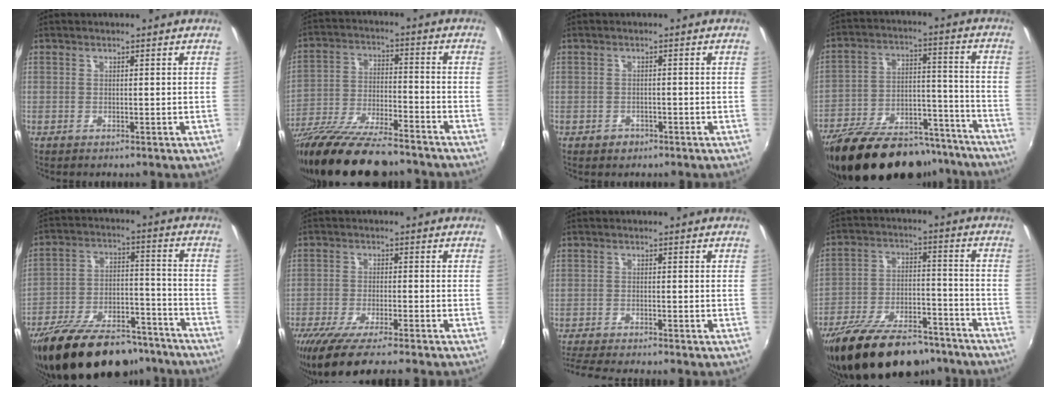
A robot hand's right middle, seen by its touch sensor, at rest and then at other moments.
{"total": 21.2, "force": [-17.3, 4.0, 11.6], "torque": [-0.230, -0.050, -0.294]}
{"total": 1.7, "force": [-1.1, 1.3, 0.4], "torque": [-0.009, -0.002, -0.016]}
{"total": 26.1, "force": [-20.9, 10.4, 11.7], "torque": [-0.218, 0.017, -0.292]}
{"total": 23.7, "force": [-18.8, 9.1, 11.2], "torque": [-0.208, 0.004, -0.275]}
{"total": 11.1, "force": [-9.1, 0.5, 6.3], "torque": [-0.135, -0.042, -0.157]}
{"total": 6.9, "force": [-6.3, -0.3, 2.8], "torque": [-0.072, -0.024, -0.107]}
{"total": 22.0, "force": [-17.4, 8.1, 10.7], "torque": [-0.201, -0.010, -0.261]}